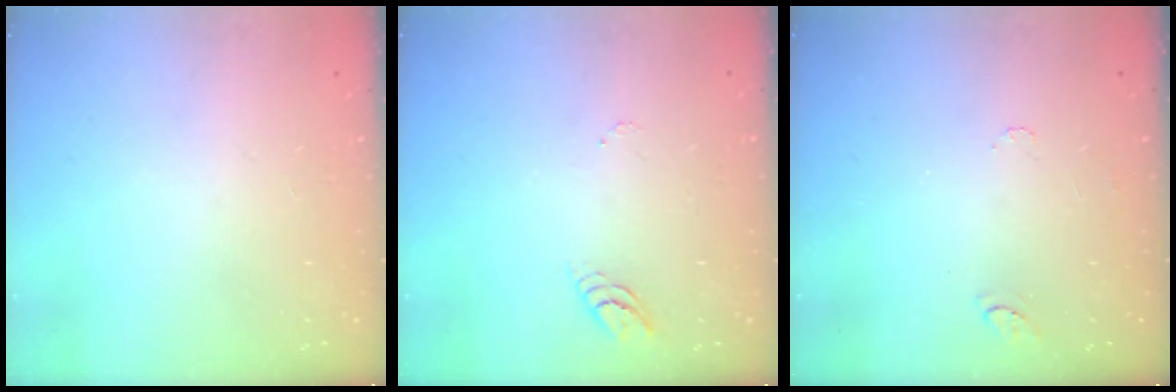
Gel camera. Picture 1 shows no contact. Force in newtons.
{"total": 3.4, "press": 3.4, "slide": 0.4}
{"total": 4.8, "press": 4.8, "slide": 0.6}